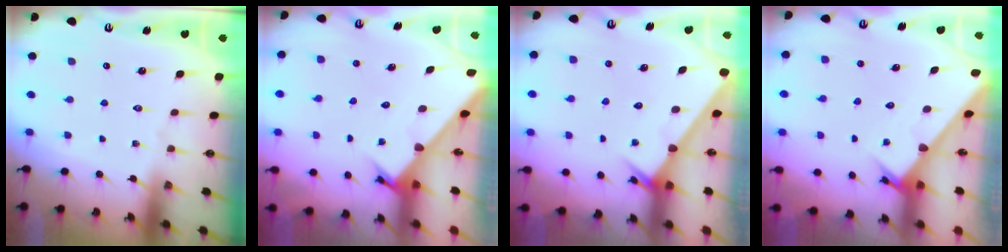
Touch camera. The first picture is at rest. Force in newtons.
{"total": 2.2, "press": 2.2, "slide": 0.2}
{"total": 2.6, "press": 2.6, "slide": 0.0}
{"total": 2.8, "press": 2.8, "slide": 0.1}